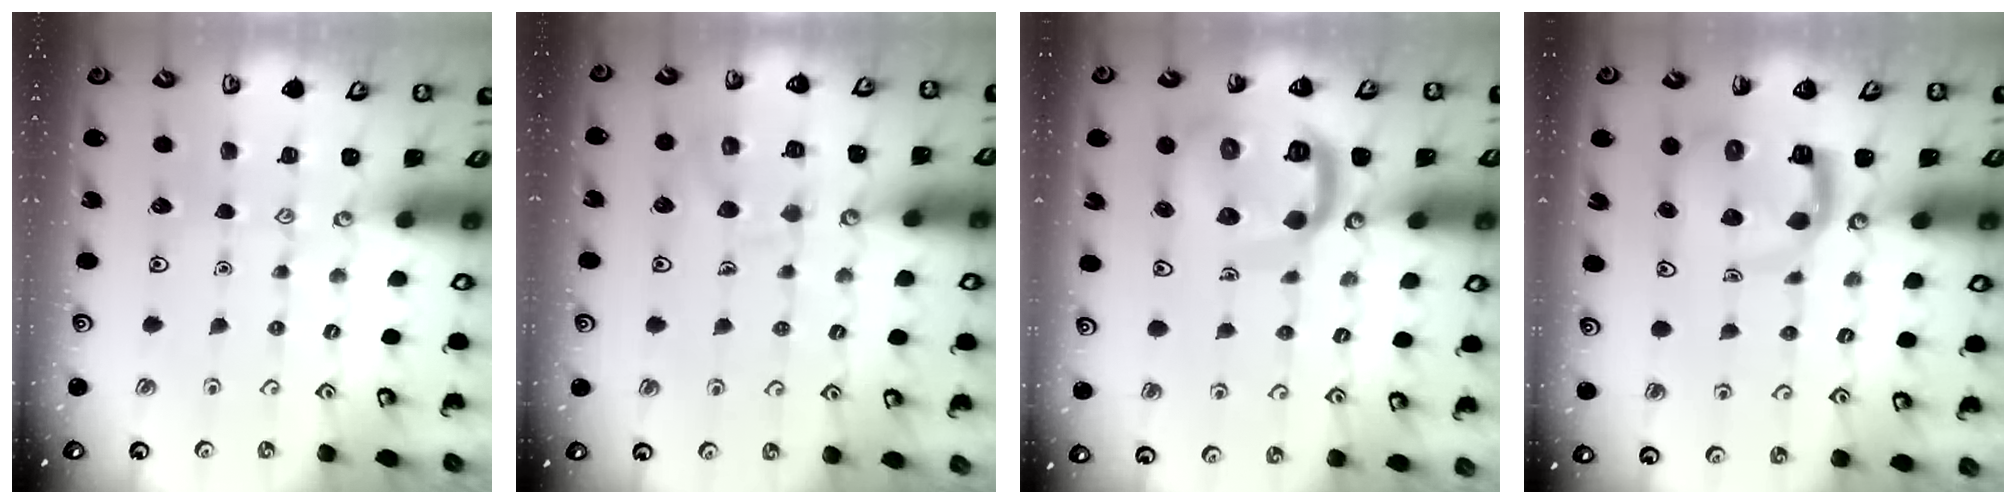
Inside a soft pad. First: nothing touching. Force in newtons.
{"total": 10.5, "press": 10.5, "slide": 1.0}
{"total": 15.4, "press": 15.3, "slide": 1.9}
{"total": 7.3, "press": 7.3, "slide": 1.0}